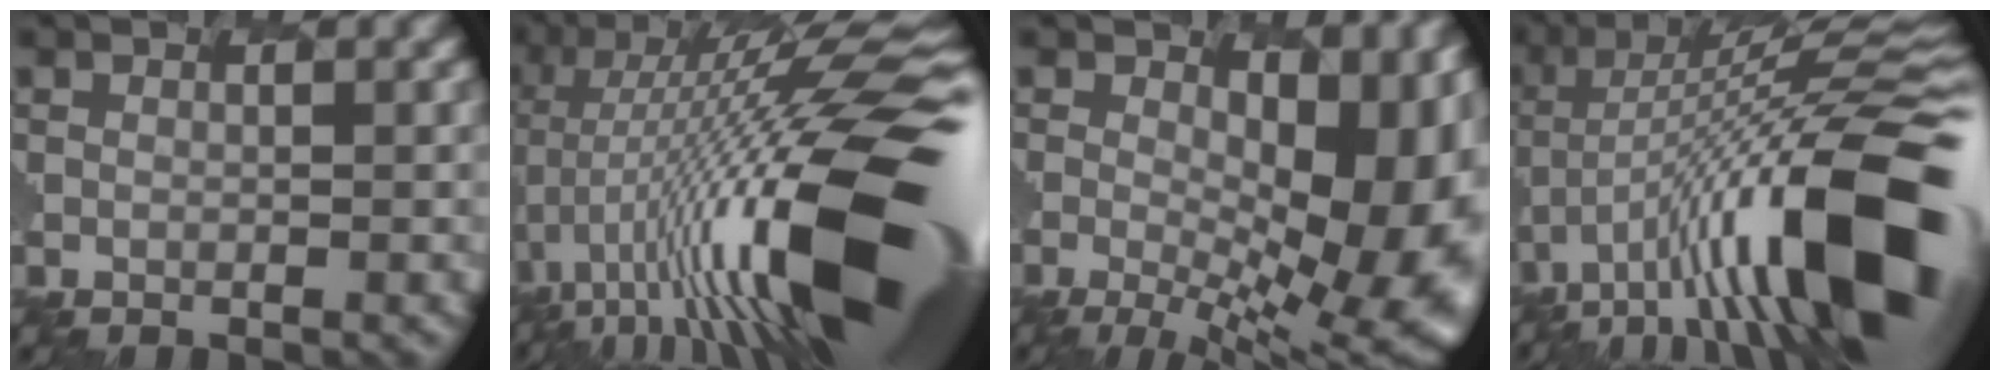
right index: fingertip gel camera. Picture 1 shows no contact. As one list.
[{"total": 19.2, "force": [-2.8, 5.8, 18.1], "torque": [-0.289, 0.023, -0.062]}, {"total": 13.7, "force": [-0.5, 7.3, 11.6], "torque": [-0.129, -0.009, -0.001]}, {"total": 15.6, "force": [-5.1, 4.6, 14.0], "torque": [-0.218, 0.027, -0.093]}]